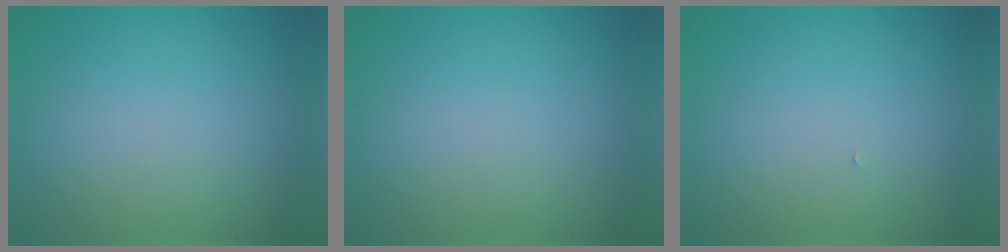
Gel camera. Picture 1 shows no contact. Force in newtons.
{"total": 0.0}
{"total": 0.0}